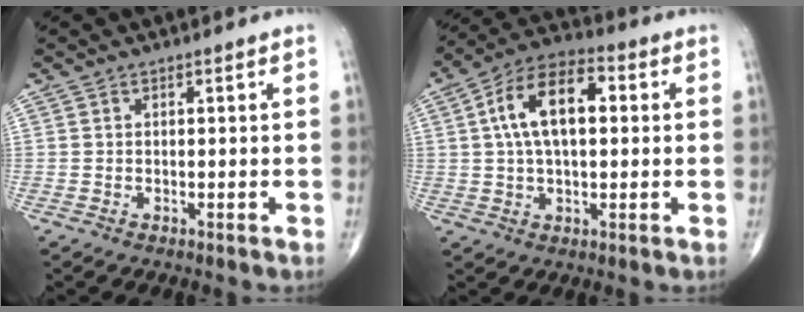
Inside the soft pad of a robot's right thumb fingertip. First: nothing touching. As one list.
[{"total": 13.6, "force": [2.4, 7.1, 11.3], "torque": [-0.198, 0.026, 0.034]}]